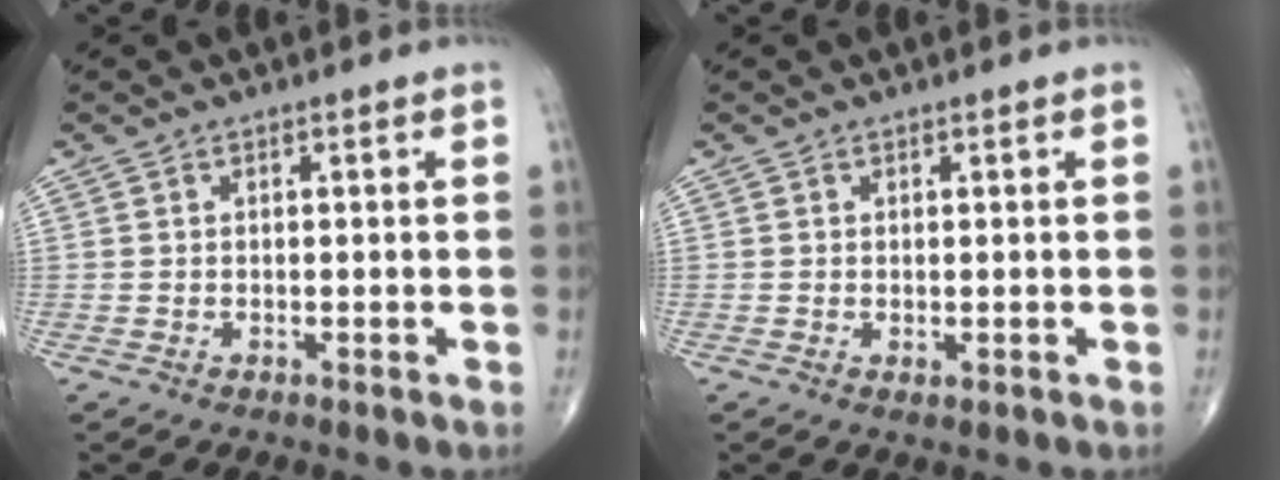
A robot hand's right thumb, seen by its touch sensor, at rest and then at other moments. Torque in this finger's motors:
{"motor_torque": [-0.25, 0.75, 0.16, 0.21, -0.07]}